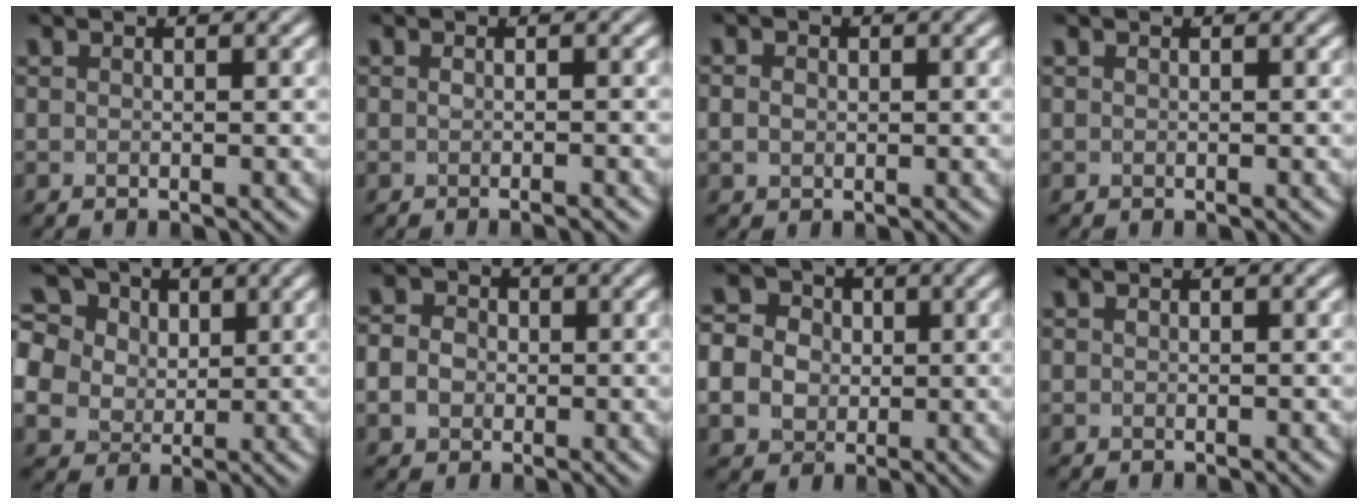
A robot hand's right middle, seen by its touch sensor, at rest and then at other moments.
{"total": 1.0, "force": [-0.7, -0.3, 0.6], "torque": [-0.008, -0.002, -0.009]}
{"total": 1.5, "force": [0.0, 1.2, 0.8], "torque": [-0.022, -0.009, 0.006]}
{"total": 0.0}
{"total": 10.1, "force": [1.8, 8.5, 5.1], "torque": [-0.120, -0.022, 0.030]}
{"total": 4.5, "force": [-0.2, 4.0, 2.0], "torque": [-0.045, -0.009, -0.006]}
{"total": 9.1, "force": [0.6, 8.1, 4.1], "torque": [-0.099, -0.016, 0.005]}
{"total": 0.0}